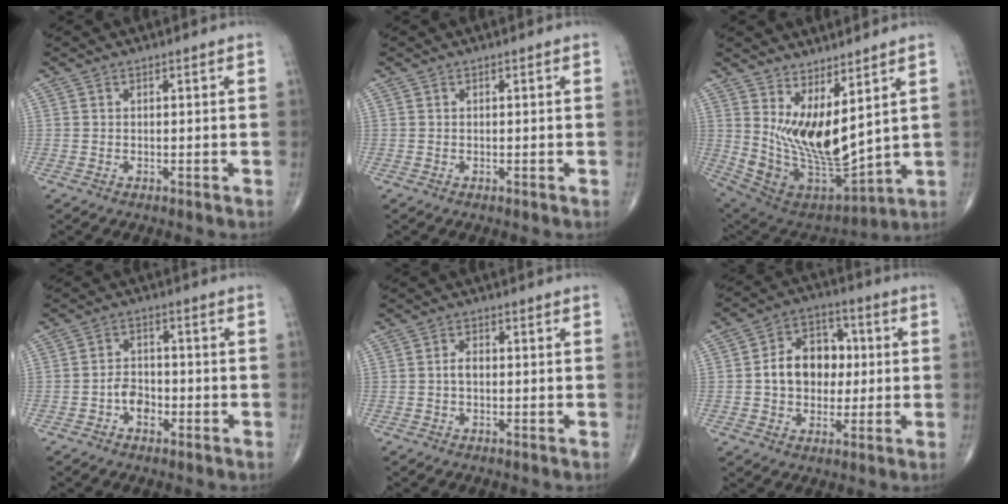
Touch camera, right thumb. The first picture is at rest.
{"total": 0.0}
{"total": 16.9, "force": [5.6, 7.5, 14.1], "torque": [-0.232, -0.065, 0.131]}
{"total": 4.3, "force": [-1.9, 3.0, 2.5], "torque": [-0.024, 0.019, -0.039]}
{"total": 1.9, "force": [-0.3, 1.1, 1.5], "torque": [-0.023, 0.005, -0.008]}
{"total": 11.9, "force": [0.3, 9.1, 7.7], "torque": [-0.082, 0.024, -0.001]}